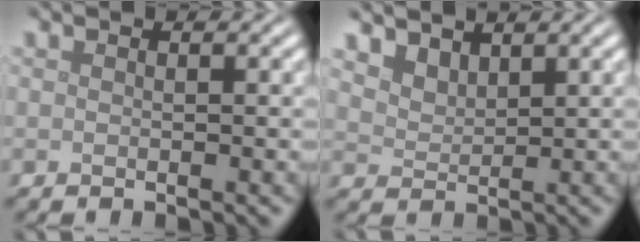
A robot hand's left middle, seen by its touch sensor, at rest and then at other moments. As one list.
[{"total": 3.1, "force": [2.6, 1.4, 1.0], "torque": [-0.031, -0.006, 0.061]}]